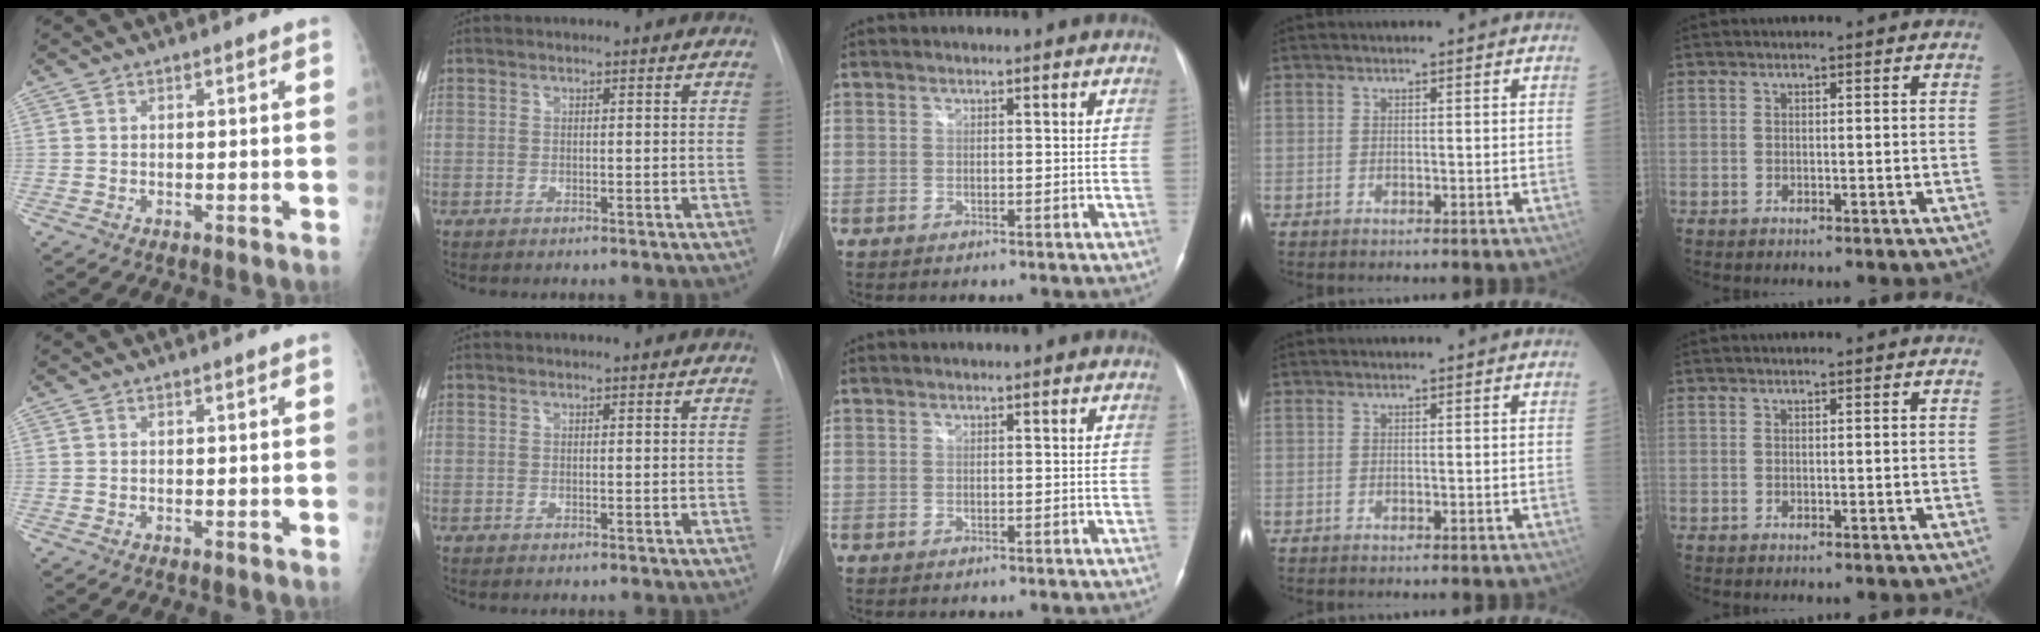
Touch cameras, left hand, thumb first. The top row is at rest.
{}